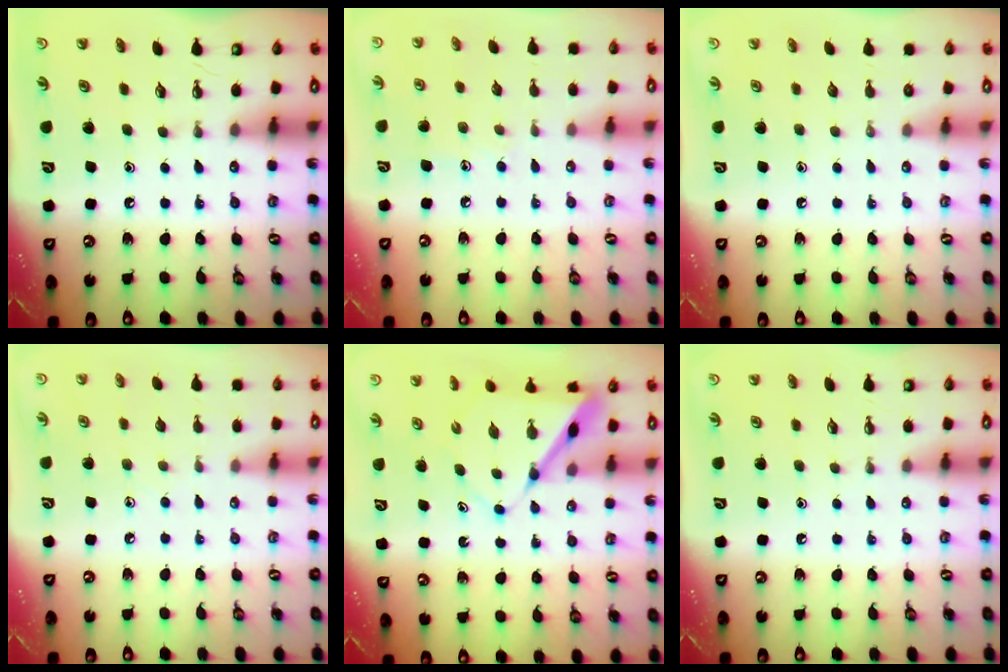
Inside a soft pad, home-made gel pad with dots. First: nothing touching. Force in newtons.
{"total": 5.7, "press": 5.7, "slide": 0.6}
{"total": 0.0}
{"total": 3.7, "press": 3.7, "slide": 0.5}
{"total": 7.2, "press": 7.1, "slide": 0.6}
{"total": 0.0}